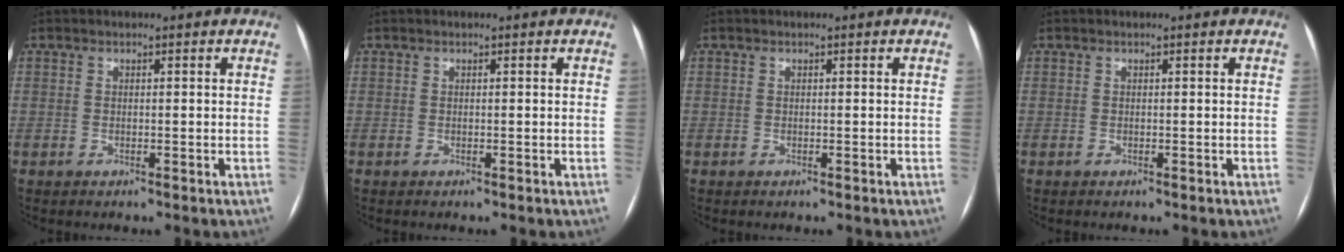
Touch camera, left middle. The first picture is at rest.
{"total": 0.0}
{"total": 0.0}
{"total": 0.0}